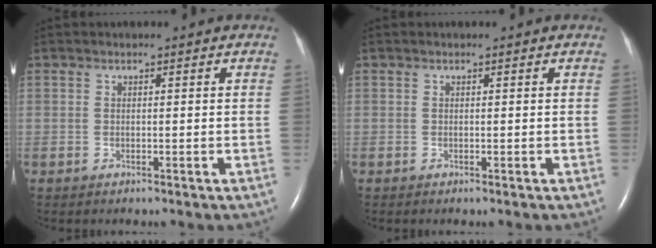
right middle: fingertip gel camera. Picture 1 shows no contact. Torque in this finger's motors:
{"motor_torque": [0.05, 0.05, 0.00, 0.01]}